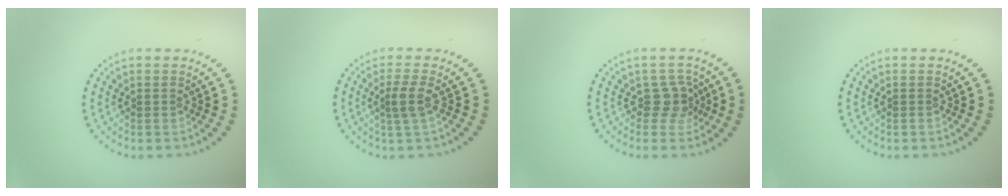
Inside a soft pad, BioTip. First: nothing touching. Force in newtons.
{"total": 2.1, "press": 1.7, "slide": 1.2}
{"total": 2.3, "press": 1.8, "slide": 1.4}
{"total": 0.0}